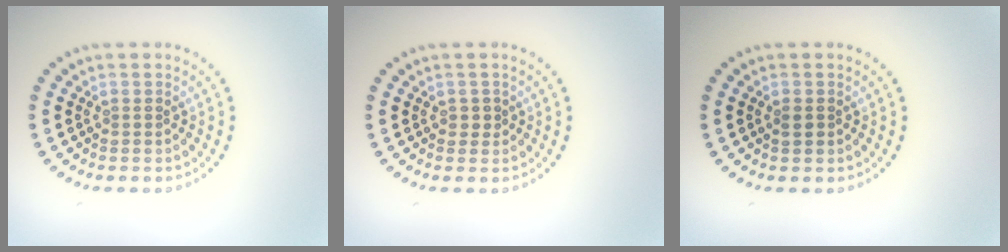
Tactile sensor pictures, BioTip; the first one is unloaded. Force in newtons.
{"total": 0.8, "press": 0.8, "slide": 0.3}
{"total": 0.9, "press": 0.8, "slide": 0.2}